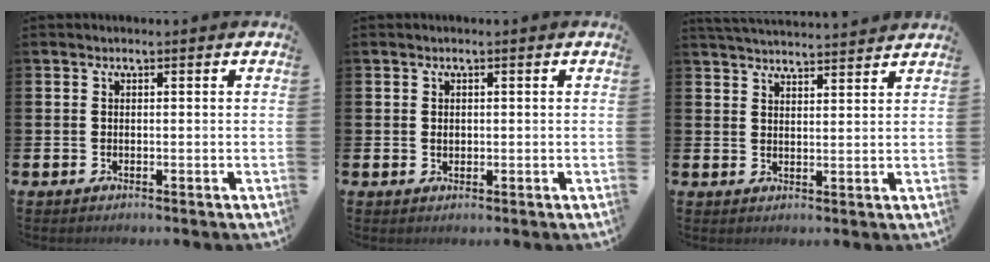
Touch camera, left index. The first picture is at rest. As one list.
[{"total": 0.8, "force": [0.2, 0.6, 0.4], "torque": [0.006, -0.001, 0.000]}, {"total": 4.0, "force": [4.0, -0.2, 0.2], "torque": [-0.009, -0.026, 0.071]}]